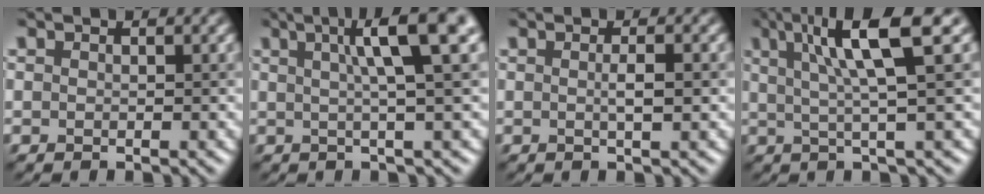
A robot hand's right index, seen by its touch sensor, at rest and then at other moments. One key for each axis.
{"total": 7.4, "fx": 2.2, "fy": 1.2, "fz": 6.9, "tx": -0.075, "ty": 0.024, "tz": 0.032}
{"total": 1.9, "fx": -0.2, "fy": 0.4, "fz": 1.9, "tx": -0.027, "ty": 0.006, "tz": -0.006}
{"total": 7.7, "fx": 2.7, "fy": 1.3, "fz": 7.0, "tx": -0.097, "ty": 0.017, "tz": 0.040}